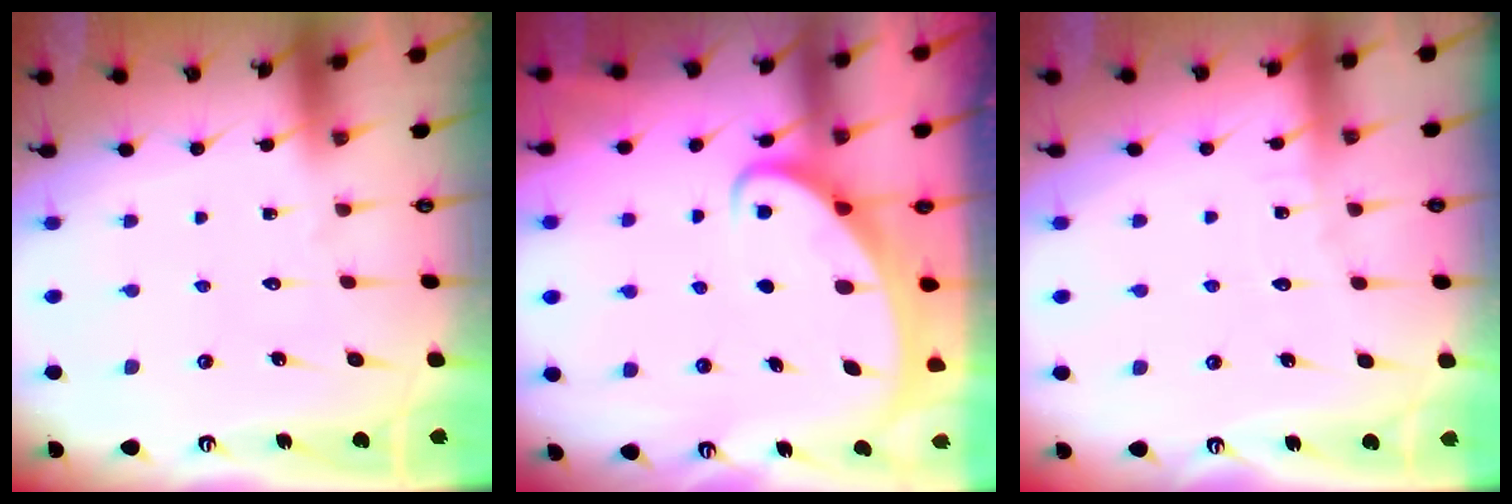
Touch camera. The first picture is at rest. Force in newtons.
{"total": 2.6, "press": 2.6, "slide": 0.3}
{"total": 2.7, "press": 2.7, "slide": 0.3}